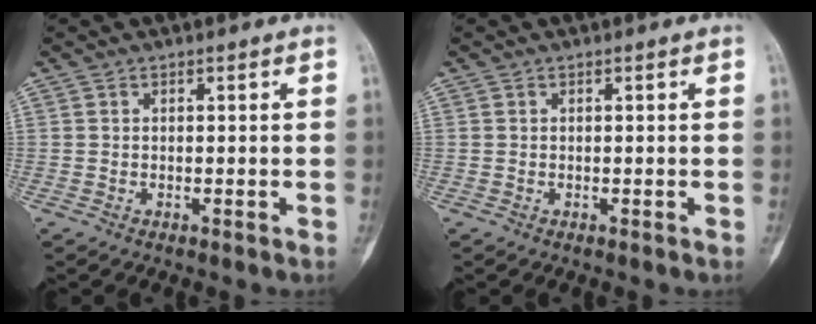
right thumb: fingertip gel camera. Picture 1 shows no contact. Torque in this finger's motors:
{"motor_torque": [0.01, 0.01, 0.04, 0.01, 0.00]}